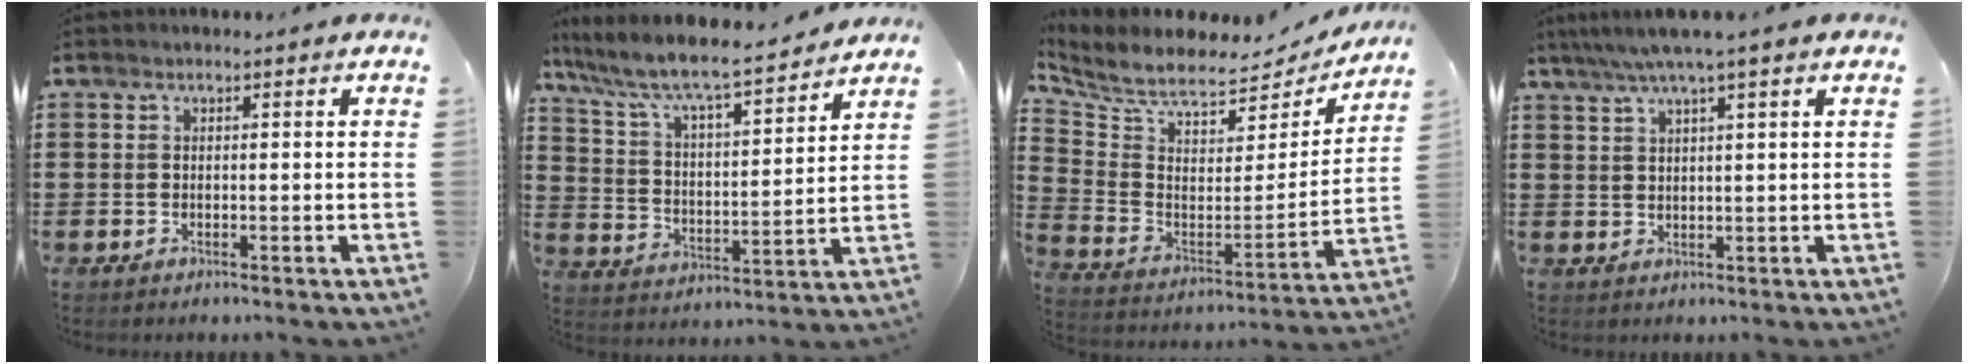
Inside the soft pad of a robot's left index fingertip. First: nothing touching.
{"total": 7.0, "force": [6.1, 0.6, 3.2], "torque": [-0.090, -0.043, 0.097]}
{"total": 6.7, "force": [6.1, 1.7, 2.2], "torque": [-0.078, -0.051, 0.102]}
{"total": 3.6, "force": [2.3, -0.4, 2.7], "torque": [-0.058, -0.003, 0.040]}